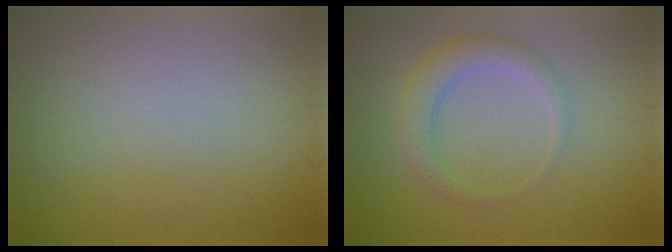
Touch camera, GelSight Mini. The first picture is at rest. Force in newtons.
{"total": 3.0, "press": 3.0, "slide": 0.1}